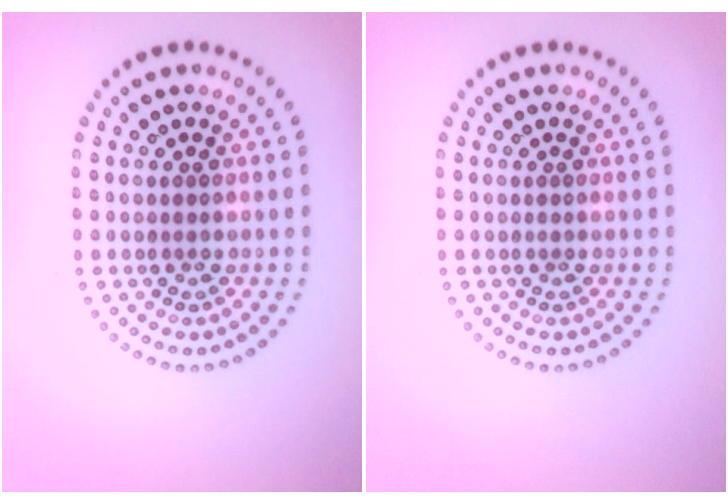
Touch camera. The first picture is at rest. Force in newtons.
{"total": 0.0}